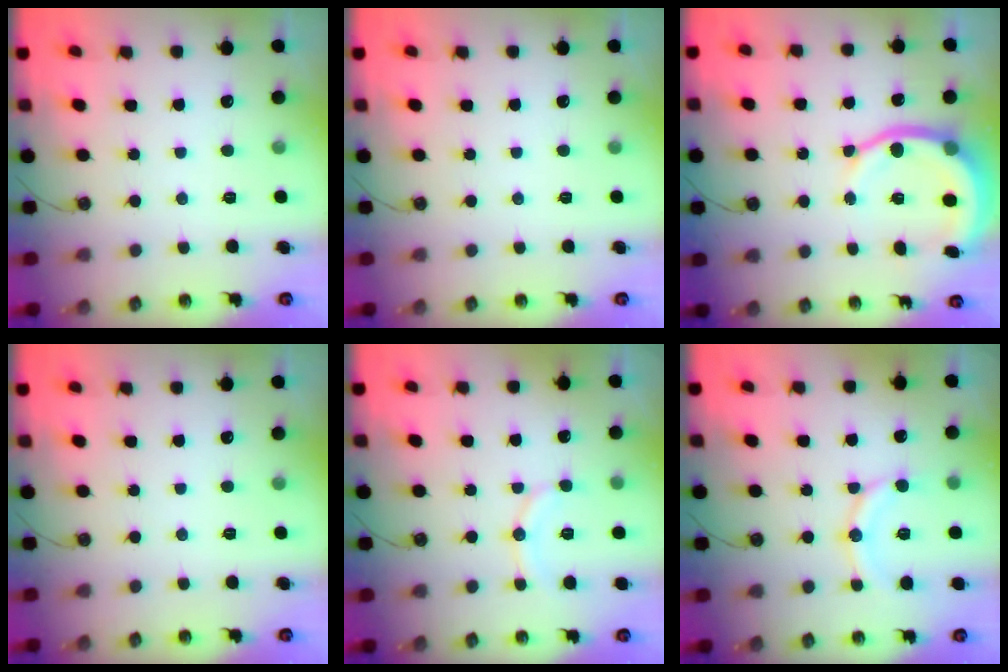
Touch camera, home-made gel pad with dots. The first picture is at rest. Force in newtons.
{"total": 0.0}
{"total": 10.7, "press": 10.6, "slide": 1.5}
{"total": 0.0}
{"total": 10.0, "press": 9.7, "slide": 2.3}
{"total": 11.7, "press": 11.4, "slide": 2.7}